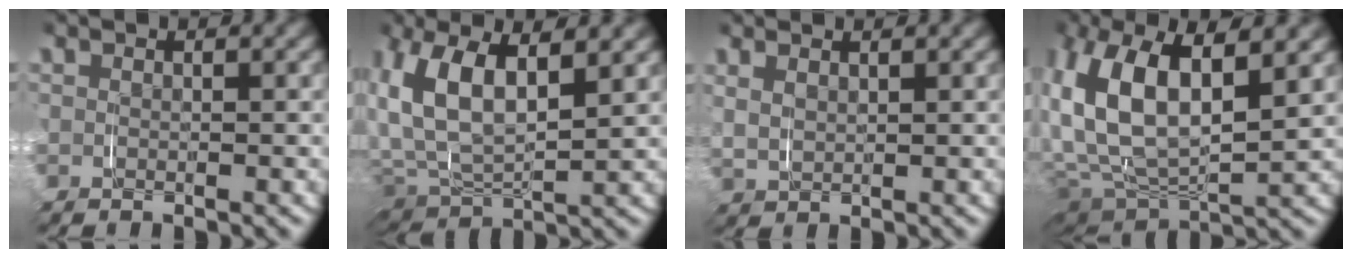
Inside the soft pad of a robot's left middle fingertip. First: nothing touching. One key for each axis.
{"total": 6.4, "fx": 2.7, "fy": 4.7, "fz": 3.4, "tx": -0.093, "ty": 0.007, "tz": 0.031}
{"total": 1.9, "fx": 1.7, "fy": -0.7, "fz": -0.2, "tx": 0.012, "ty": 0.004, "tz": 0.032}
{"total": 8.0, "fx": 2.5, "fy": 5.2, "fz": 5.6, "tx": -0.122, "ty": 0.009, "tz": 0.032}